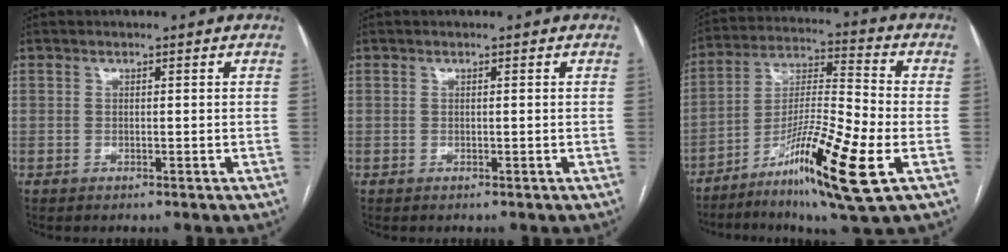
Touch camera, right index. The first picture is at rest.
{"total": 0.0}
{"total": 17.1, "force": [-7.2, 0.8, 15.5], "torque": [-0.293, -0.022, -0.124]}